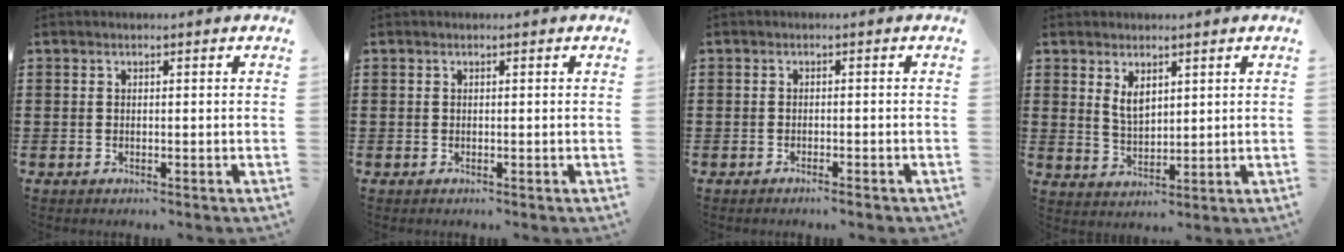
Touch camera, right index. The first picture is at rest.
{"total": 0.0}
{"total": 1.1, "force": [-0.9, -0.1, 0.5], "torque": [-0.011, -0.002, -0.017]}
{"total": 3.6, "force": [1.9, 1.9, 2.3], "torque": [-0.043, 0.002, 0.034]}